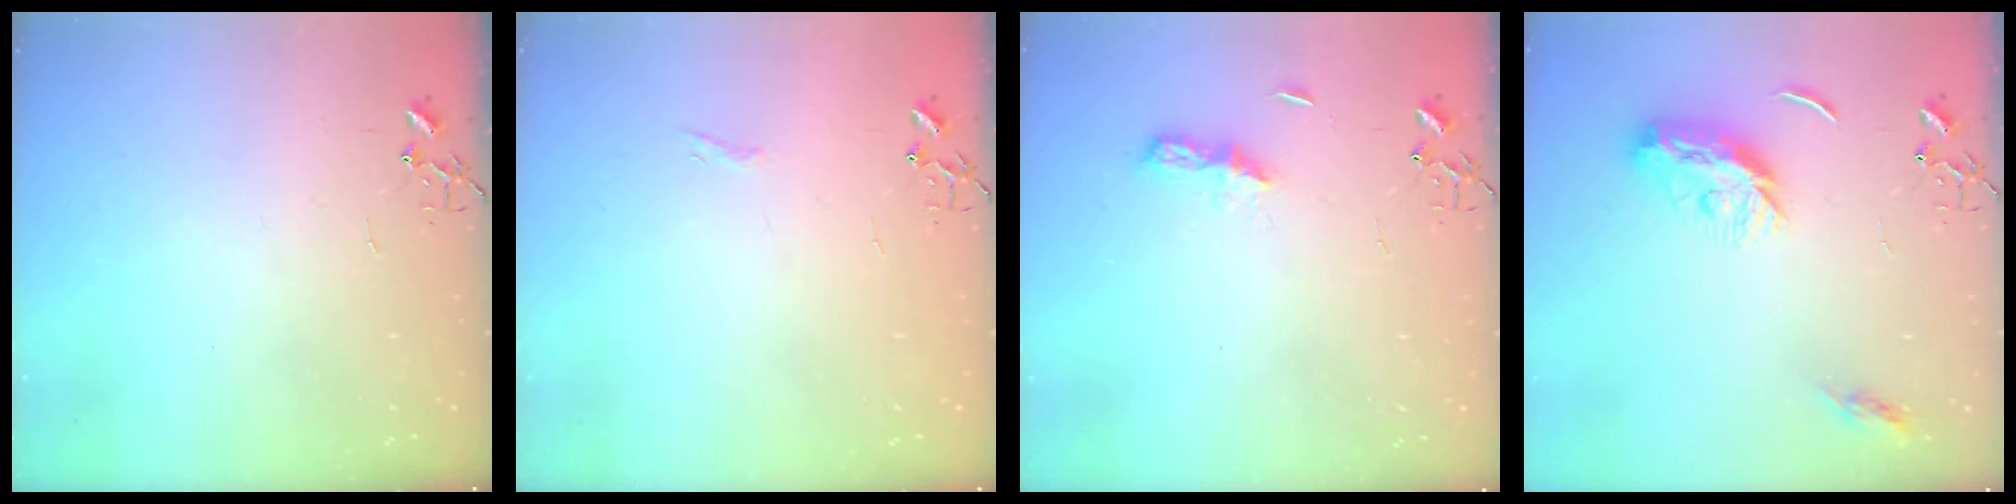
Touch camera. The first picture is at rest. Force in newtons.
{"total": 3.4, "press": 3.4, "slide": 0.3}
{"total": 5.6, "press": 5.6, "slide": 0.7}
{"total": 10.1, "press": 10.1, "slide": 0.2}